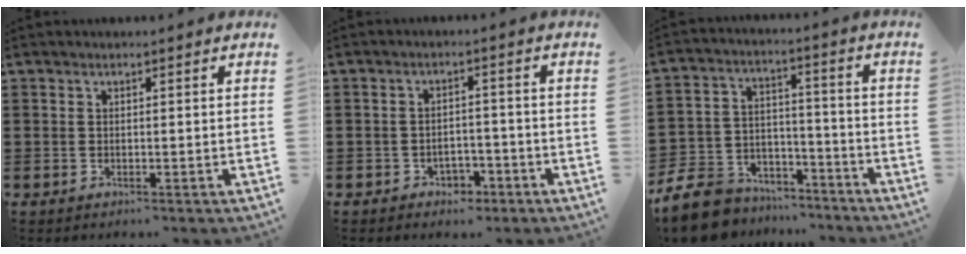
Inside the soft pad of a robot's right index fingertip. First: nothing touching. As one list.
[{"total": 2.4, "force": [-2.0, 1.2, 0.6], "torque": [-0.017, 0.000, -0.042]}, {"total": 10.0, "force": [-9.1, 3.6, 2.2], "torque": [-0.066, 0.029, -0.179]}]